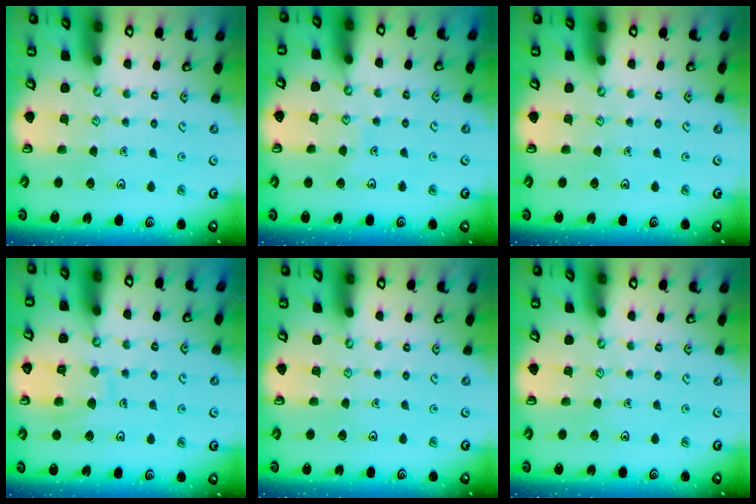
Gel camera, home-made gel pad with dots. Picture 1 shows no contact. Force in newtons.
{"total": 3.4, "press": 3.3, "slide": 0.3}
{"total": 0.0}
{"total": 8.0, "press": 8.0, "slide": 0.8}
{"total": 0.0}
{"total": 0.0}